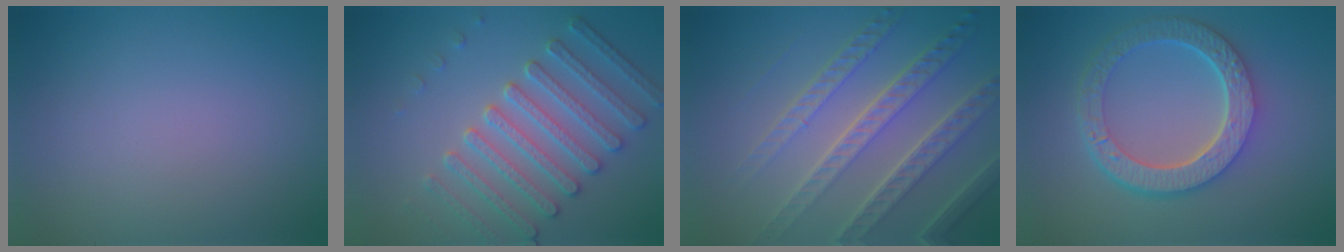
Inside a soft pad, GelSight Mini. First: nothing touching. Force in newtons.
{"total": 4.5, "press": 4.5, "slide": 0.6}
{"total": 7.8, "press": 5.4, "slide": 5.6}
{"total": 6.4, "press": 4.9, "slide": 4.1}